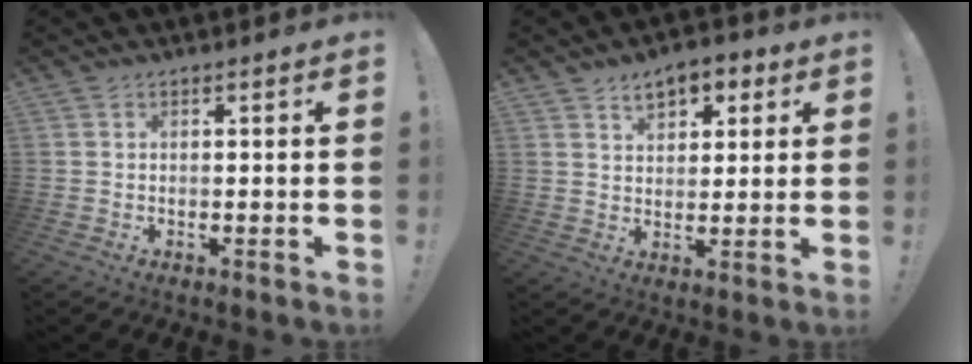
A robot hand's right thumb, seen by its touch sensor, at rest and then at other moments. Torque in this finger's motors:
{"motor_torque": [0.00, 0.05, 0.21, 0.33, 0.03]}